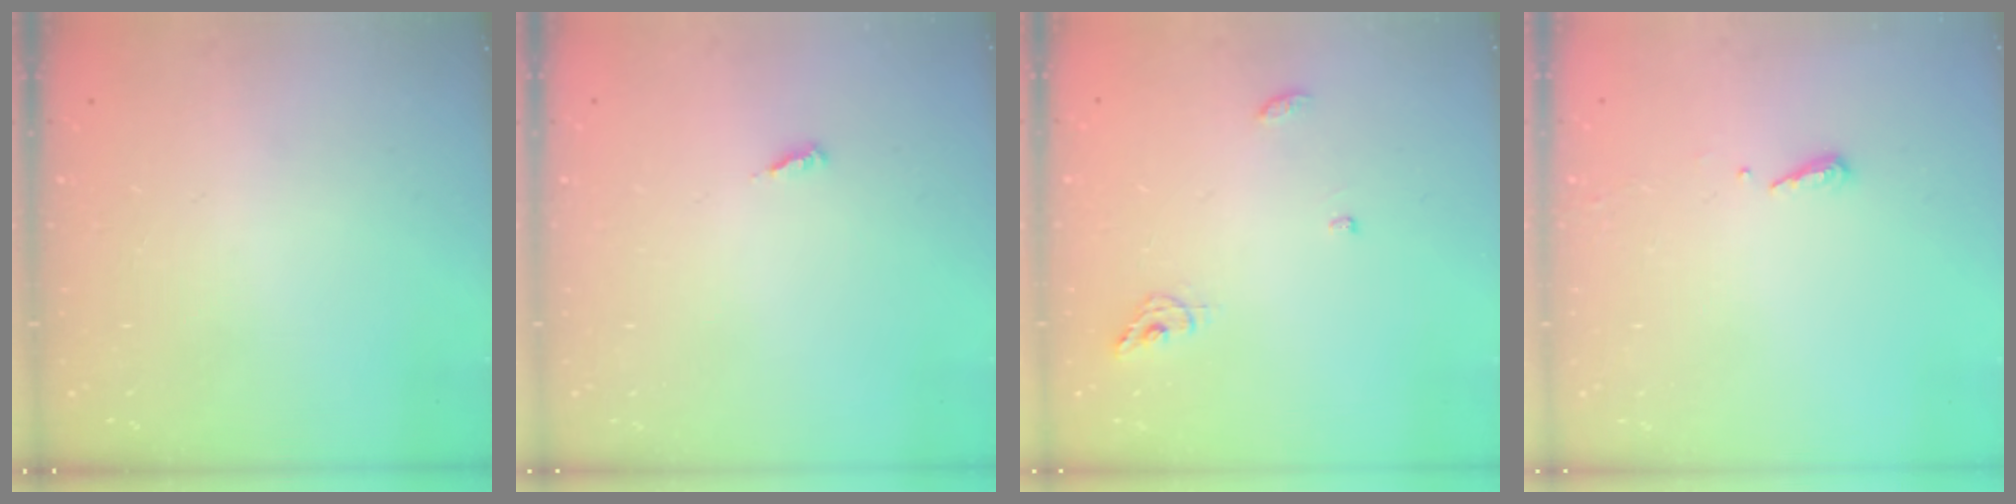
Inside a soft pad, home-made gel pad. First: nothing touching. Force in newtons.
{"total": 3.2, "press": 3.2, "slide": 0.3}
{"total": 6.4, "press": 6.4, "slide": 0.1}
{"total": 5.3, "press": 5.3, "slide": 0.5}